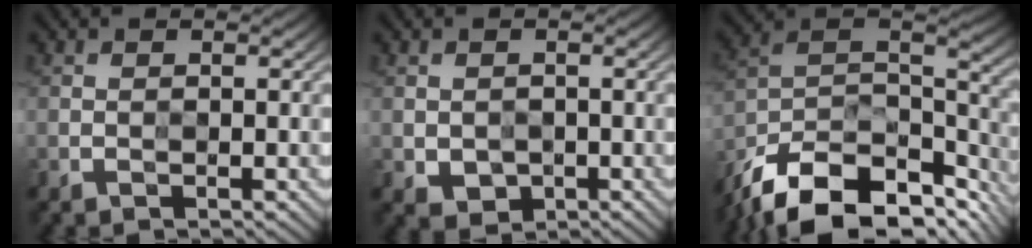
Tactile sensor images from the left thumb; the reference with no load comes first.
{"total": 2.3, "force": [-0.4, 1.9, 1.2], "torque": [-0.031, -0.013, -0.004]}
{"total": 16.3, "force": [-10.9, 7.4, 9.5], "torque": [-0.237, -0.031, -0.169]}